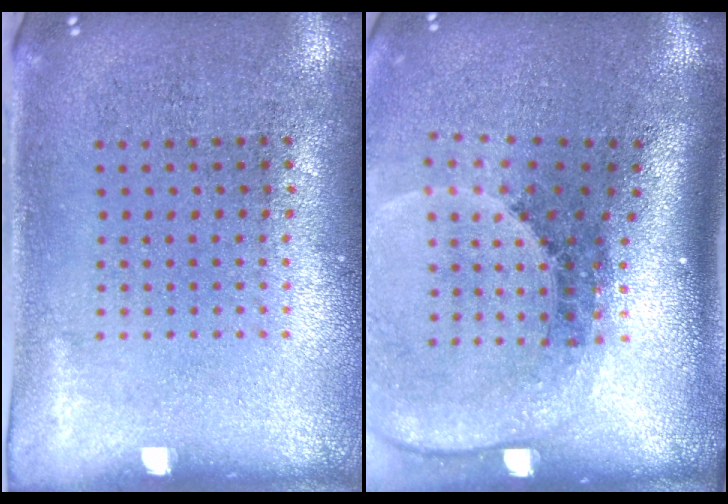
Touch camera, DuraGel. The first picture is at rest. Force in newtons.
{"total": 2.8, "press": 1.8, "slide": 2.1}